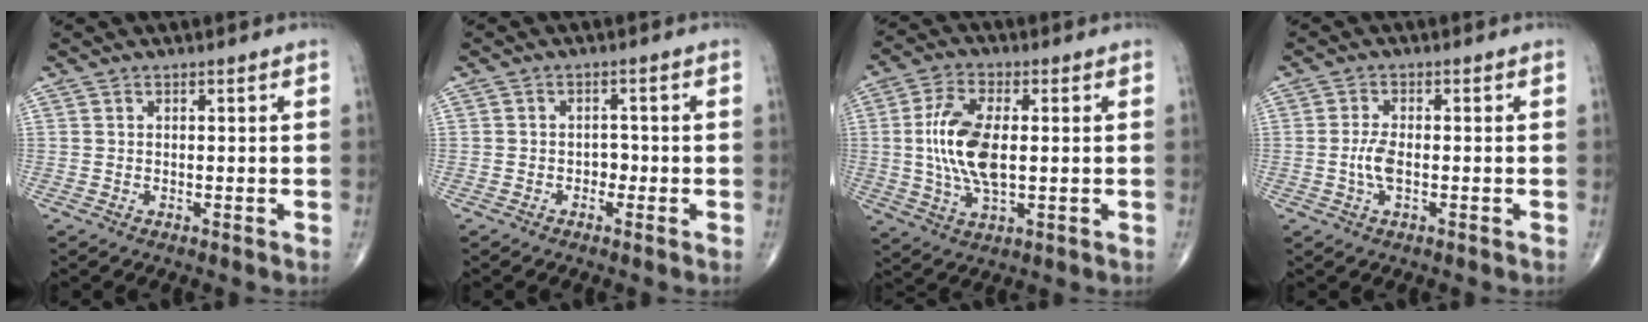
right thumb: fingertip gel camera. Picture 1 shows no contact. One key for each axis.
{"total": 1.8, "fx": -0.7, "fy": 1.4, "fz": 0.9, "tx": 0.000, "ty": 0.007, "tz": -0.017}
{"total": 12.0, "fx": 0.4, "fy": 5.5, "fz": 10.6, "tx": -0.220, "ty": -0.001, "tz": 0.009}
{"total": 3.5, "fx": -0.7, "fy": 1.4, "fz": 3.1, "tx": -0.072, "ty": 0.004, "tz": -0.015}